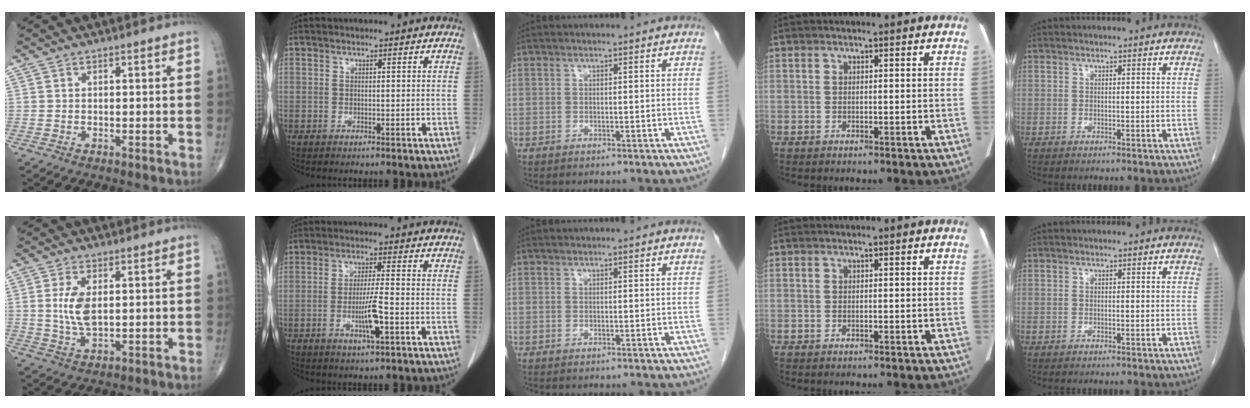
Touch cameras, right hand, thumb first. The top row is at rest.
{"thumb": {"total": 6.4, "force": [0.9, 3.1, 5.5], "torque": [-0.113, -0.008, 0.021]}, "index": {"total": 5.5, "force": [-1.8, 0.0, 5.2], "torque": [-0.098, -0.009, -0.032]}}